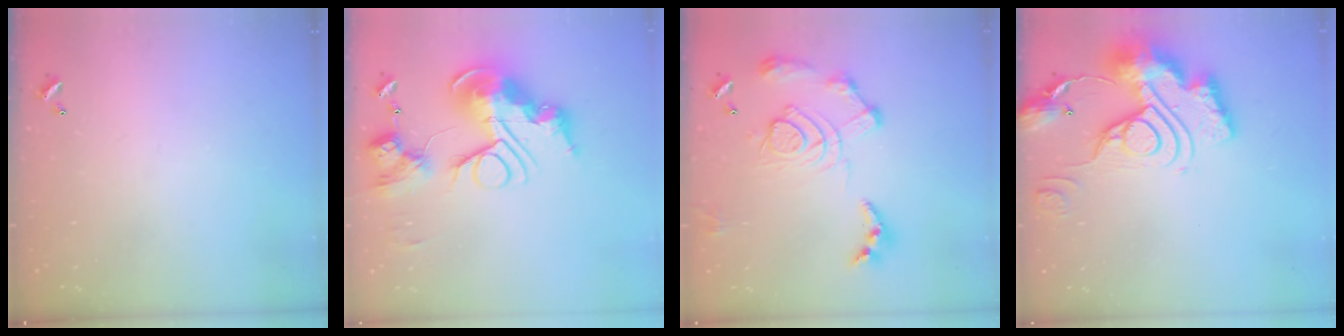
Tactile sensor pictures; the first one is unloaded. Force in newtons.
{"total": 0.9, "press": 0.9, "slide": 0.0}
{"total": 15.6, "press": 15.5, "slide": 1.6}
{"total": 21.4, "press": 21.3, "slide": 2.0}